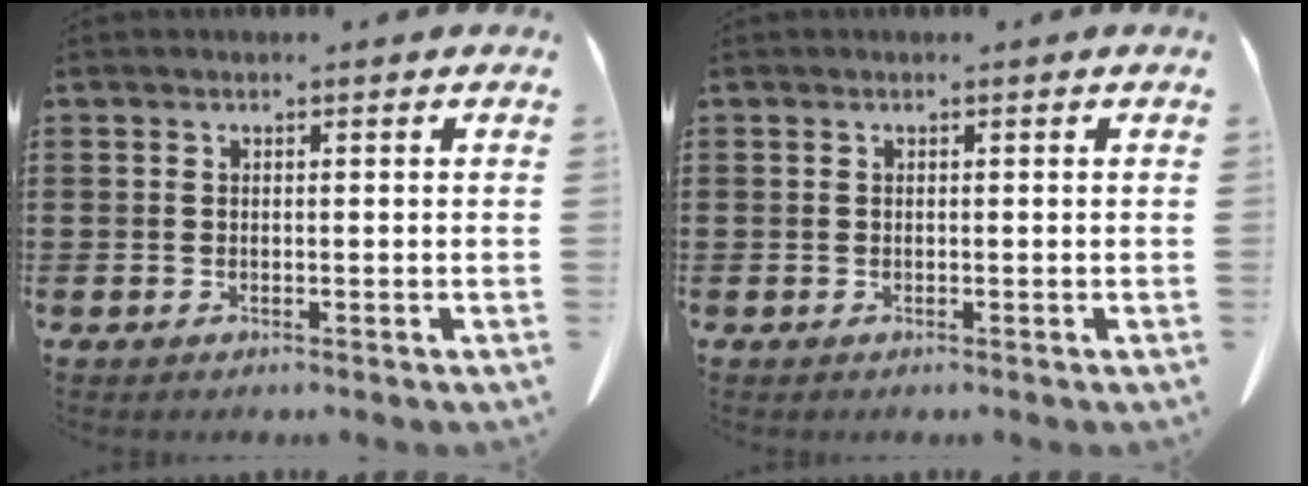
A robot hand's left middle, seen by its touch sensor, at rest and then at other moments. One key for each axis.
{"total": 0.0}